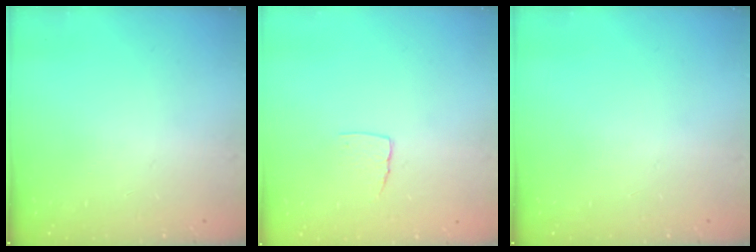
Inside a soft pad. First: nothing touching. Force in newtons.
{"total": 5.1, "press": 5.1, "slide": 0.4}
{"total": 0.0}